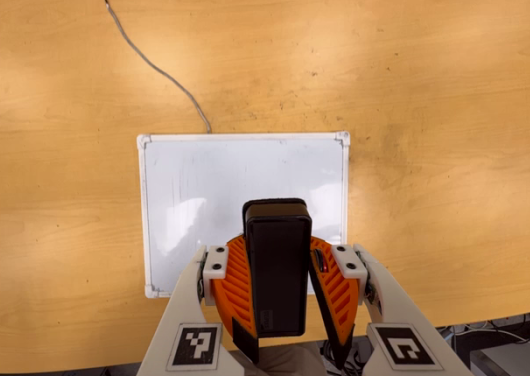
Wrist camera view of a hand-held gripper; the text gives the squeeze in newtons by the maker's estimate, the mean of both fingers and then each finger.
{"total": 8.8, "left": 8.9, "right": 8.7}